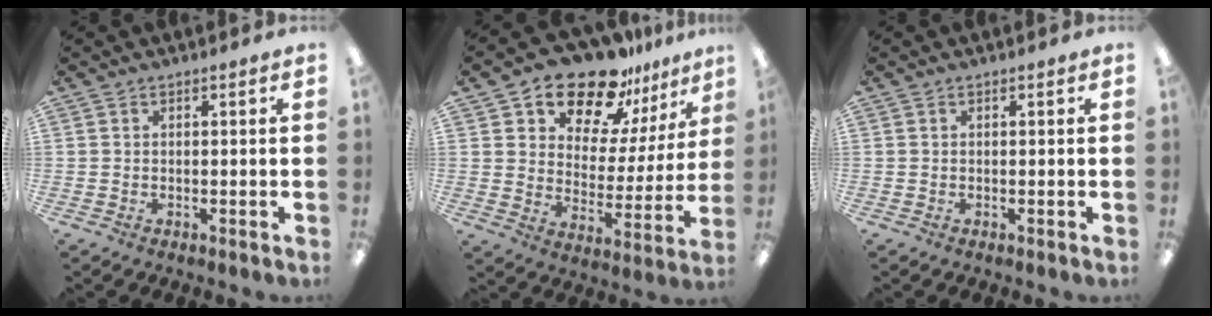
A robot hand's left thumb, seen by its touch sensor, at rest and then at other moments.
{"total": 17.2, "force": [14.3, 7.6, 5.7], "torque": [-0.100, -0.113, 0.253]}
{"total": 0.0}